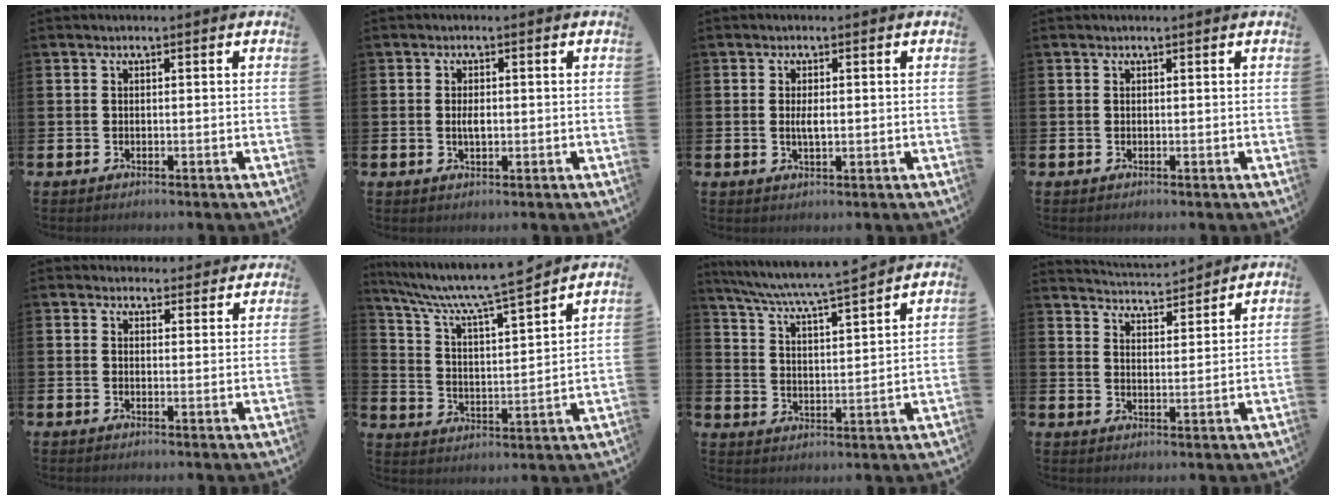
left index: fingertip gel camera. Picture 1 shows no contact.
{"total": 1.9, "force": [0.0, 0.9, 1.7], "torque": [-0.027, 0.001, -0.002]}
{"total": 1.9, "force": [0.1, 0.7, 1.8], "torque": [-0.028, 0.000, -0.002]}
{"total": 0.0}
{"total": 3.0, "force": [2.8, 1.0, -0.2], "torque": [0.010, -0.013, 0.050]}
{"total": 9.3, "force": [8.4, 0.4, 3.9], "torque": [-0.103, -0.060, 0.140]}
{"total": 6.3, "force": [6.0, -0.2, 1.8], "torque": [-0.062, -0.045, 0.102]}
{"total": 4.3, "force": [4.3, 0.2, -0.1], "torque": [-0.017, -0.032, 0.077]}